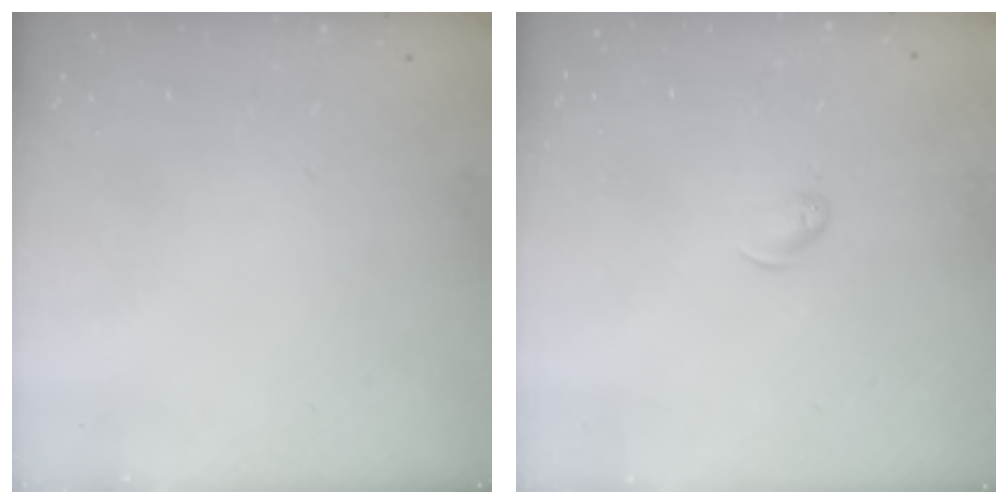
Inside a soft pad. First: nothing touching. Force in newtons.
{"total": 3.7, "press": 3.6, "slide": 0.7}